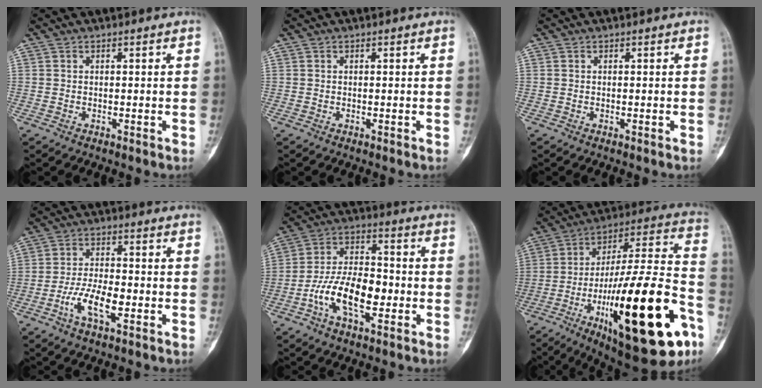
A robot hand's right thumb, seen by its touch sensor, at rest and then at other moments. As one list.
[{"total": 0.0}, {"total": 0.0}, {"total": 7.8, "force": [-3.0, 3.0, 6.5], "torque": [-0.128, 0.014, -0.057]}, {"total": 13.1, "force": [-3.9, 6.6, 10.6], "torque": [-0.186, 0.034, -0.075]}, {"total": 34.8, "force": [-13.7, 10.1, 30.3], "torque": [-0.439, 0.058, -0.201]}]